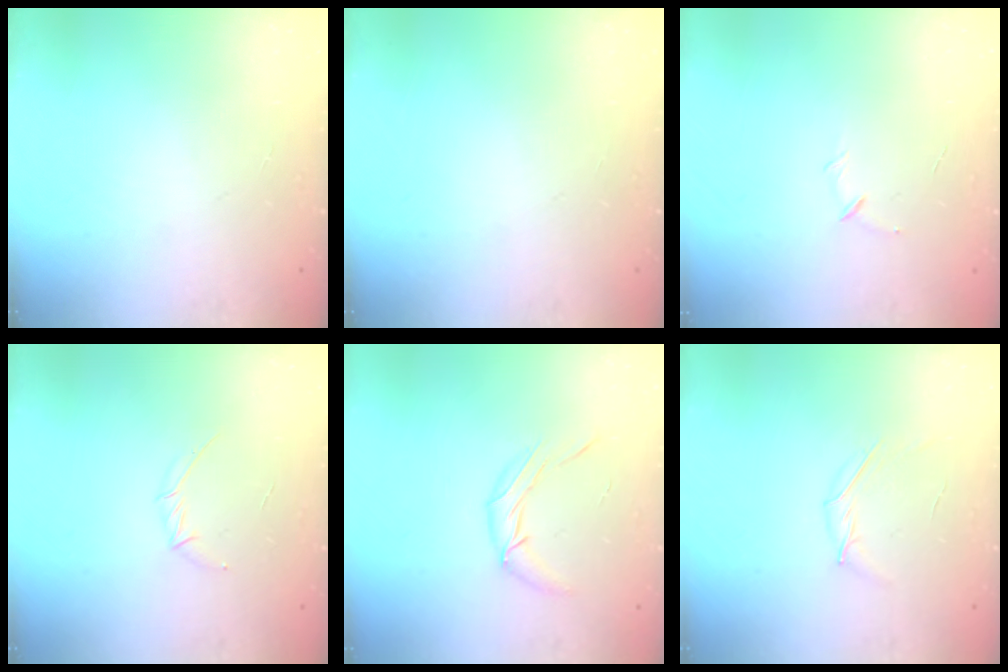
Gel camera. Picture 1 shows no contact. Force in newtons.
{"total": 0.0}
{"total": 5.0, "press": 4.8, "slide": 1.3}
{"total": 3.7, "press": 3.6, "slide": 0.9}
{"total": 8.2, "press": 8.2, "slide": 0.8}
{"total": 2.8, "press": 2.7, "slide": 0.7}